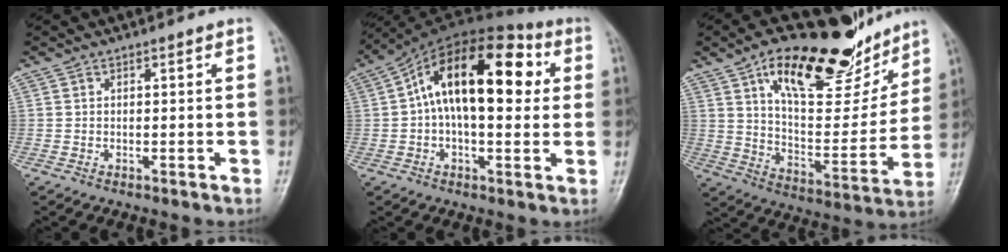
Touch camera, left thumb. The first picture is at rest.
{"total": 18.8, "force": [3.4, 9.7, 15.8], "torque": [-0.228, 0.033, 0.040]}
{"total": 24.8, "force": [15.1, 10.7, 16.6], "torque": [-0.198, -0.045, 0.241]}